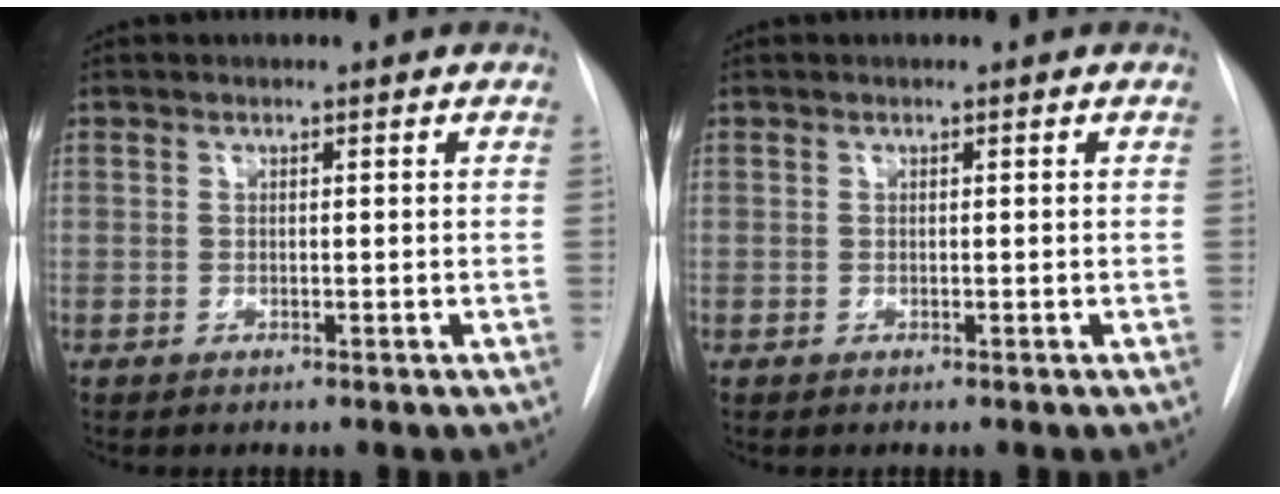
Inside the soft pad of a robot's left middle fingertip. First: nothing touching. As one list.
[{"total": 0.0}]